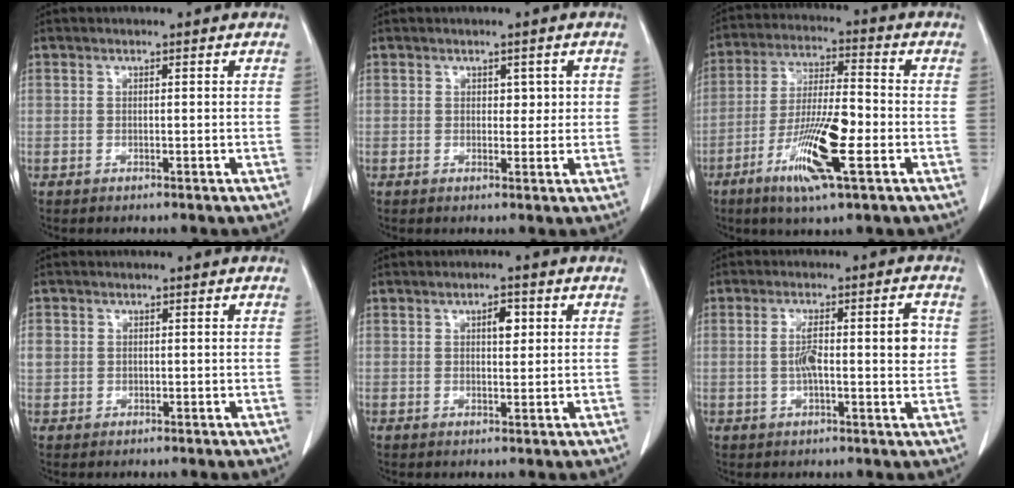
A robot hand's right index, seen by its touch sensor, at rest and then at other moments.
{"total": 2.1, "force": [0.6, 1.4, 1.5], "torque": [-0.010, 0.003, 0.007]}
{"total": 12.5, "force": [-4.7, 1.5, 11.4], "torque": [-0.217, -0.012, -0.085]}
{"total": 2.5, "force": [0.3, 2.4, 0.8], "torque": [-0.019, 0.014, 0.013]}
{"total": 2.7, "force": [0.9, 1.2, 2.2], "torque": [-0.032, 0.001, 0.013]}
{"total": 7.7, "force": [0.5, 1.5, 7.5], "torque": [-0.124, 0.016, 0.009]}